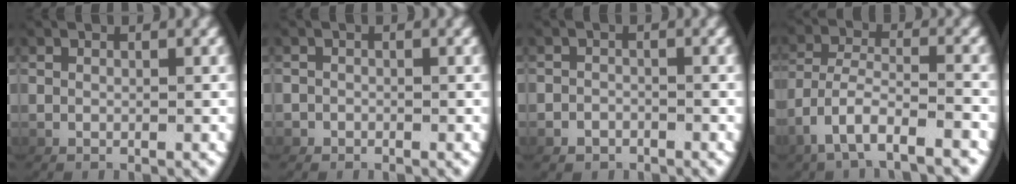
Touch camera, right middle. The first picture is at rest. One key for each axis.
{"total": 0.6, "fx": -0.5, "fy": 0.1, "fz": -0.3, "tx": 0.004, "ty": -0.005, "tz": -0.007}
{"total": 1.4, "fx": -1.3, "fy": 0.7, "fz": -0.2, "tx": 0.002, "ty": -0.006, "tz": -0.018}
{"total": 4.3, "fx": -2.6, "fy": 1.6, "fz": 2.9, "tx": -0.079, "ty": -0.021, "tz": -0.032}